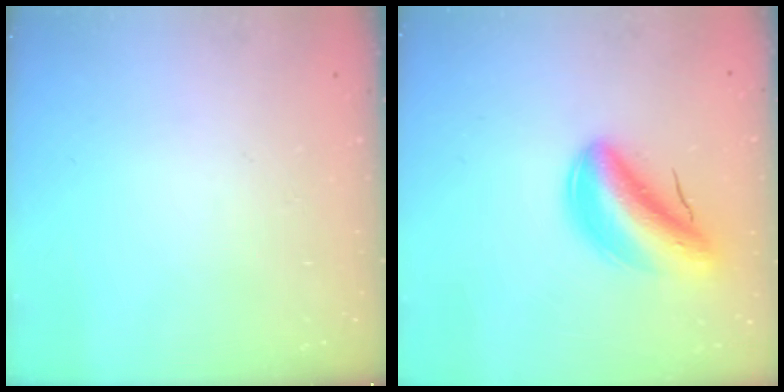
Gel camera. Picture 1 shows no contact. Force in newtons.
{"total": 8.9, "press": 8.4, "slide": 3.0}